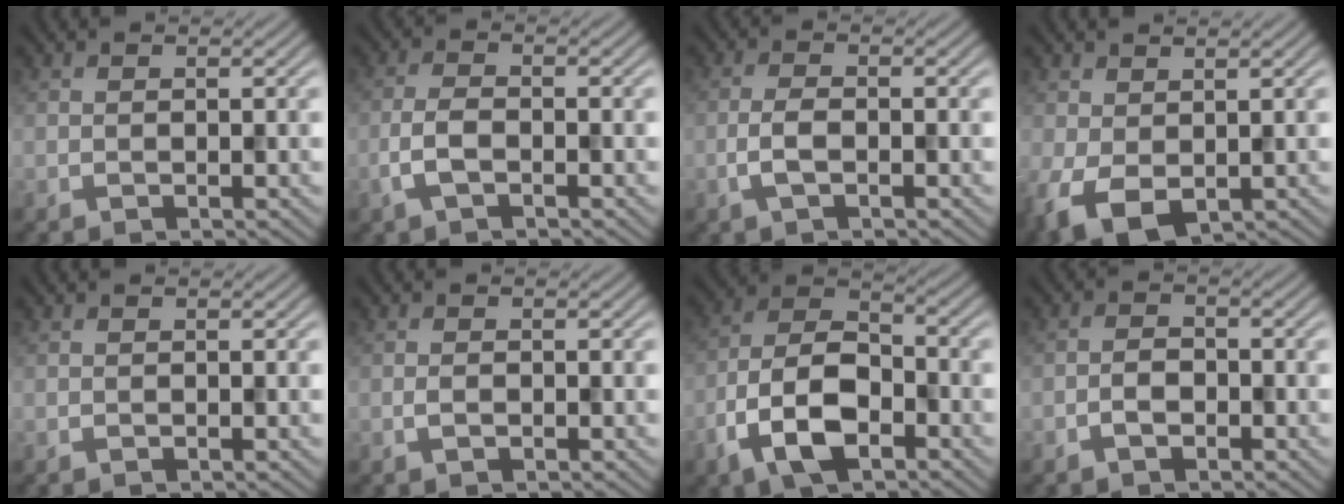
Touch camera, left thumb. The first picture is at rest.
{"total": 3.2, "force": [-1.5, 1.3, 2.5], "torque": [-0.063, 0.001, -0.036]}
{"total": 2.8, "force": [-1.1, 1.1, 2.4], "torque": [-0.058, 0.002, -0.028]}
{"total": 5.5, "force": [-0.9, 3.7, 4.0], "torque": [-0.099, -0.012, -0.015]}
{"total": 0.0}
{"total": 1.1, "force": [-0.5, 0.5, 0.8], "torque": [-0.018, 0.002, -0.008]}
{"total": 9.9, "force": [-4.7, 5.1, 7.1], "torque": [-0.147, 0.003, -0.102]}
{"total": 2.4, "force": [-1.3, 1.3, 1.5], "torque": [-0.025, 0.005, -0.028]}